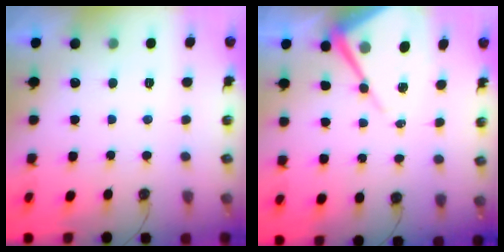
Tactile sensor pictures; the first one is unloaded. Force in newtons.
{"total": 12.8, "press": 12.8, "slide": 1.3}